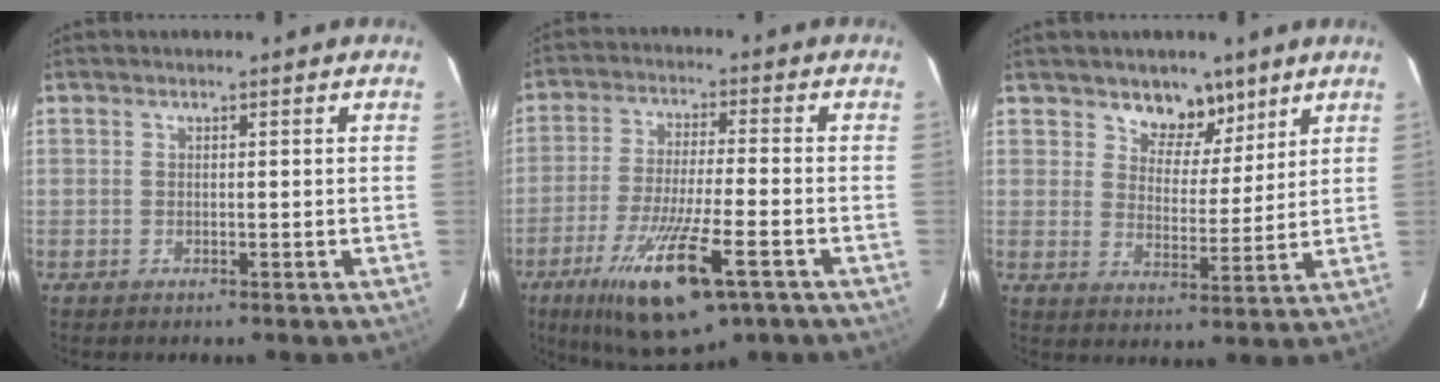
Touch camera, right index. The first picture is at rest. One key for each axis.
{"total": 16.8, "fx": -8.9, "fy": 3.8, "fz": 13.8, "tx": -0.269, "ty": -0.045, "tz": -0.151}
{"total": 7.4, "fx": 5.3, "fy": 4.5, "fz": 2.5, "tx": -0.025, "ty": -0.014, "tz": 0.083}